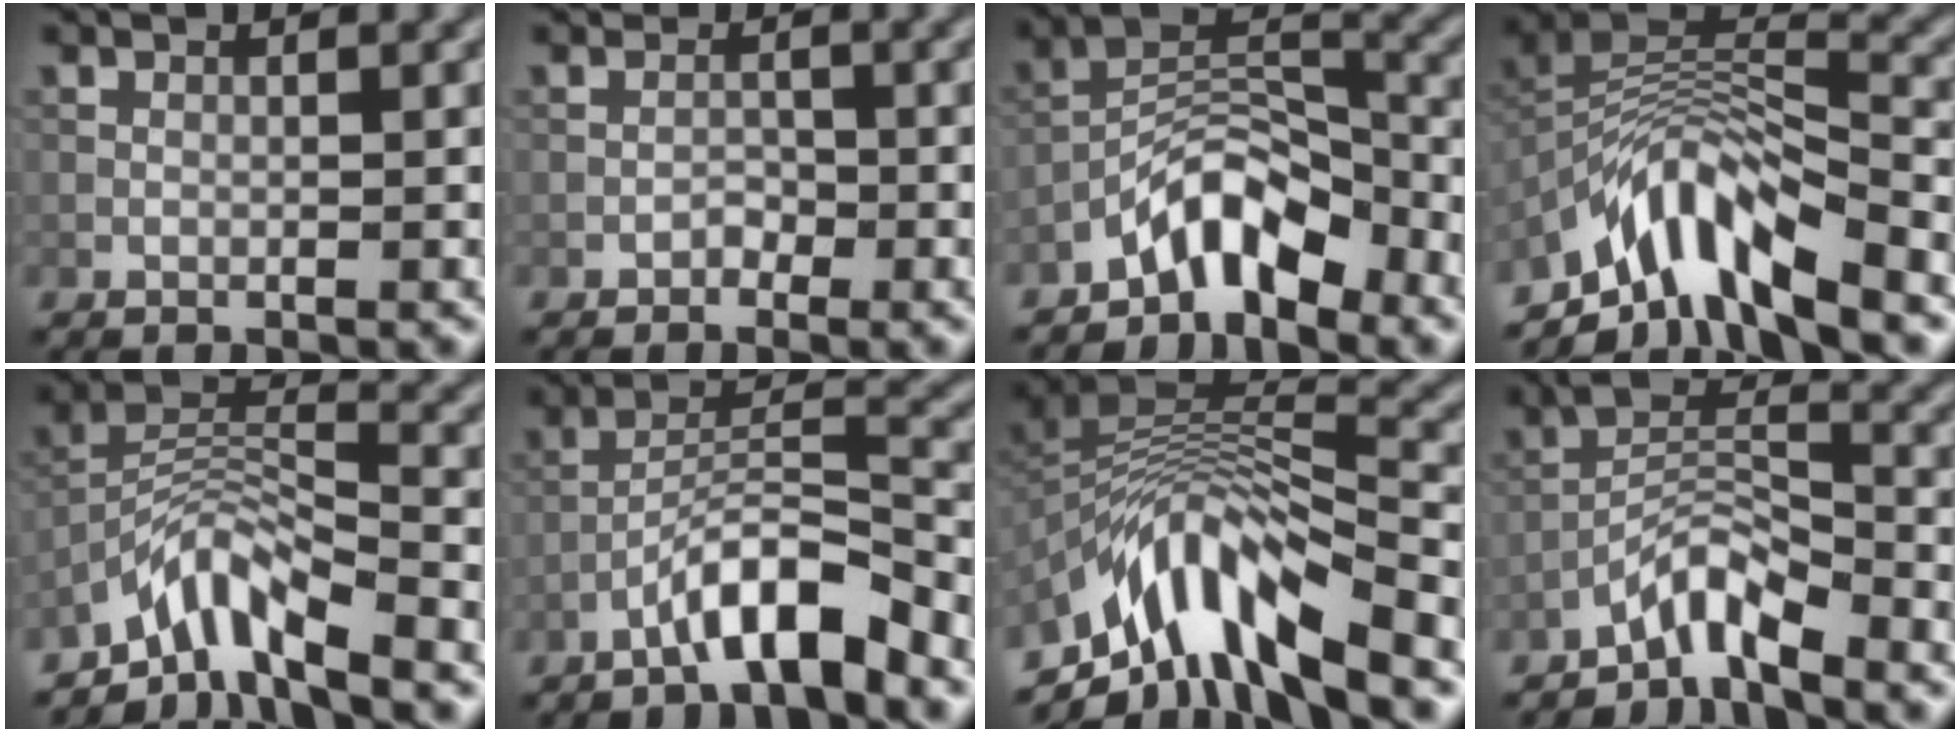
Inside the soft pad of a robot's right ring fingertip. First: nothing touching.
{"total": 1.0, "force": [-0.6, 0.7, 0.2], "torque": [0.002, 0.003, -0.011]}
{"total": 5.7, "force": [-4.4, 2.0, 3.1], "torque": [-0.044, 0.012, -0.090]}
{"total": 8.6, "force": [-6.0, 2.7, 5.6], "torque": [-0.089, 0.004, -0.120]}
{"total": 5.4, "force": [-4.5, 1.1, 2.7], "torque": [-0.044, 0.006, -0.093]}
{"total": 6.2, "force": [-4.2, 1.3, 4.4], "torque": [-0.076, 0.013, -0.077]}
{"total": 11.1, "force": [-6.4, 3.8, 8.3], "torque": [-0.147, 0.012, -0.116]}
{"total": 4.3, "force": [-3.5, 0.8, 2.3], "torque": [-0.040, 0.011, -0.078]}